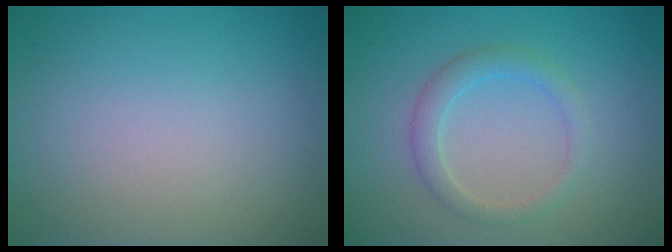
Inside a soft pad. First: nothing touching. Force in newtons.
{"total": 2.2, "press": 2.2, "slide": 0.0}